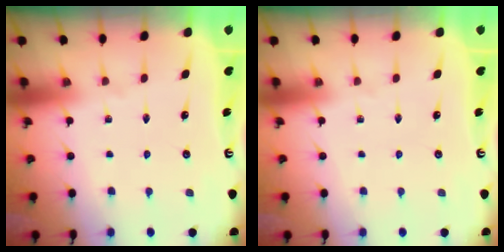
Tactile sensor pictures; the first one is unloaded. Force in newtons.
{"total": 0.0}